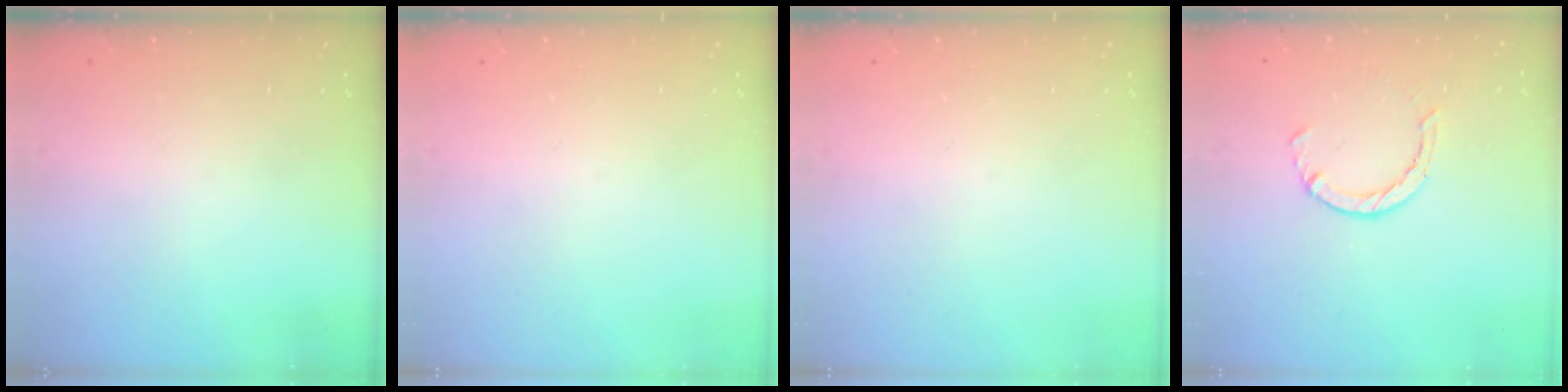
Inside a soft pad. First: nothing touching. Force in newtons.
{"total": 0.0}
{"total": 0.0}
{"total": 3.4, "press": 3.4, "slide": 0.2}